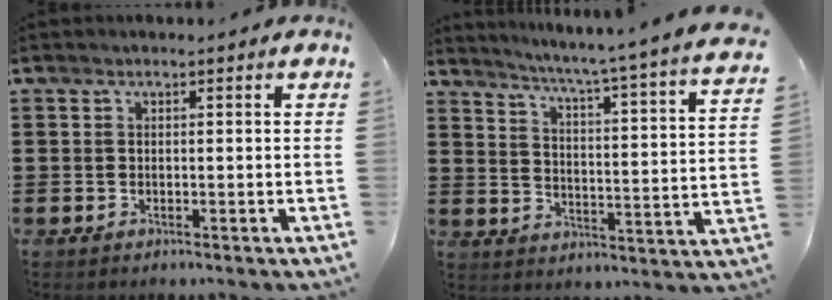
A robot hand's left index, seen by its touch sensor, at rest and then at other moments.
{"total": 4.6, "force": [3.6, -1.6, 2.4], "torque": [-0.065, -0.048, 0.046]}